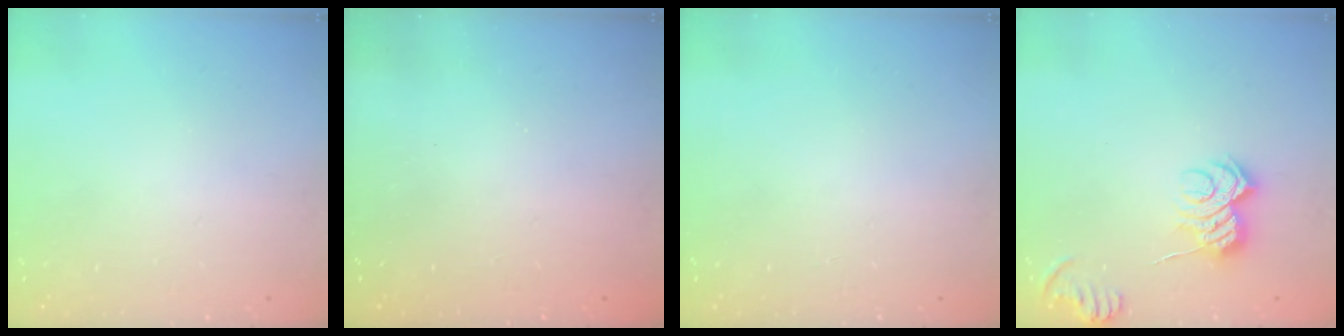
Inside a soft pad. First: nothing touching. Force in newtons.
{"total": 2.3, "press": 2.2, "slide": 0.7}
{"total": 0.0}
{"total": 8.3, "press": 8.2, "slide": 0.8}